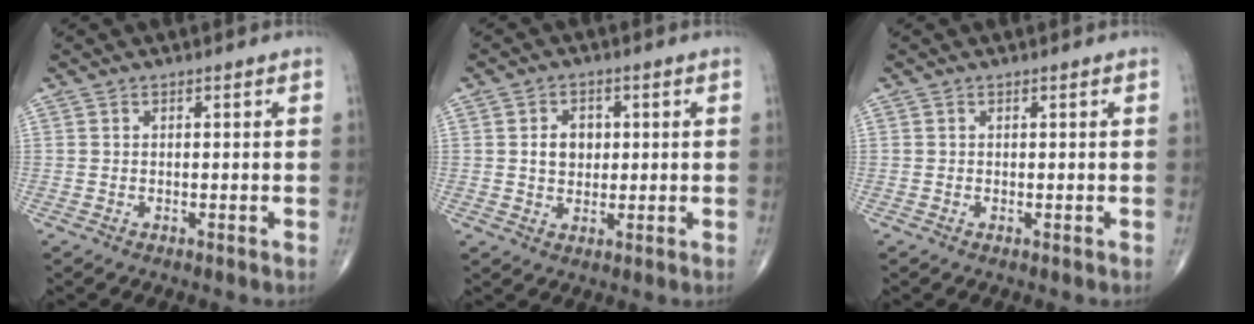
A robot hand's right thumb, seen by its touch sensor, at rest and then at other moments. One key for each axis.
{"total": 5.1, "fx": 0.7, "fy": 3.9, "fz": 3.1, "tx": -0.031, "ty": -0.001, "tz": 0.011}
{"total": 0.0}